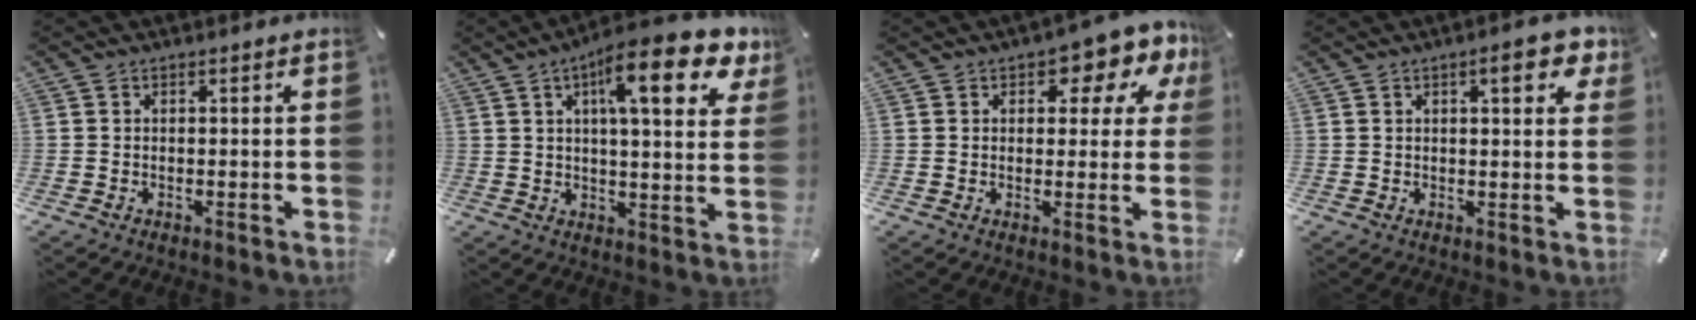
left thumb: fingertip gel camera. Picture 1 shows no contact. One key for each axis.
{"total": 17.1, "fx": 8.5, "fy": 4.7, "fz": 14.1, "tx": -0.216, "ty": -0.033, "tz": 0.128}
{"total": 9.3, "fx": 4.8, "fy": 4.6, "fz": 6.4, "tx": -0.080, "ty": -0.025, "tz": 0.076}
{"total": 7.1, "fx": 3.3, "fy": 2.2, "fz": 5.8, "tx": -0.078, "ty": -0.011, "tz": 0.048}